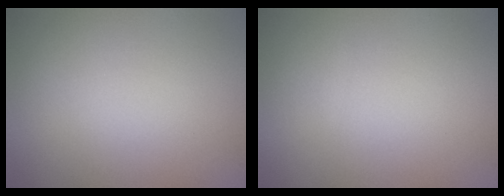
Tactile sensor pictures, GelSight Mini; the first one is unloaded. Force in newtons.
{"total": 0.0}